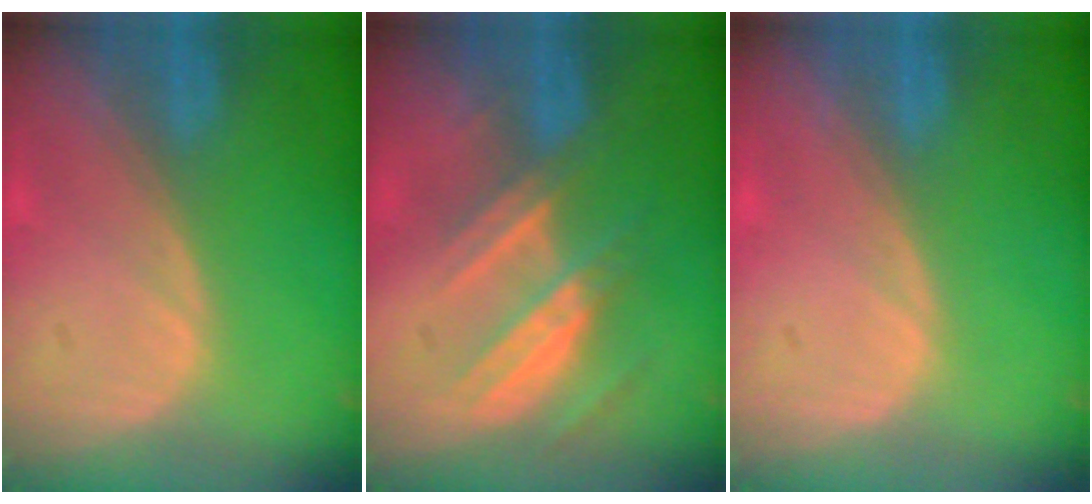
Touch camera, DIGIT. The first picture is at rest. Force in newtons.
{"total": 7.3, "press": 6.8, "slide": 2.8}
{"total": 0.0}